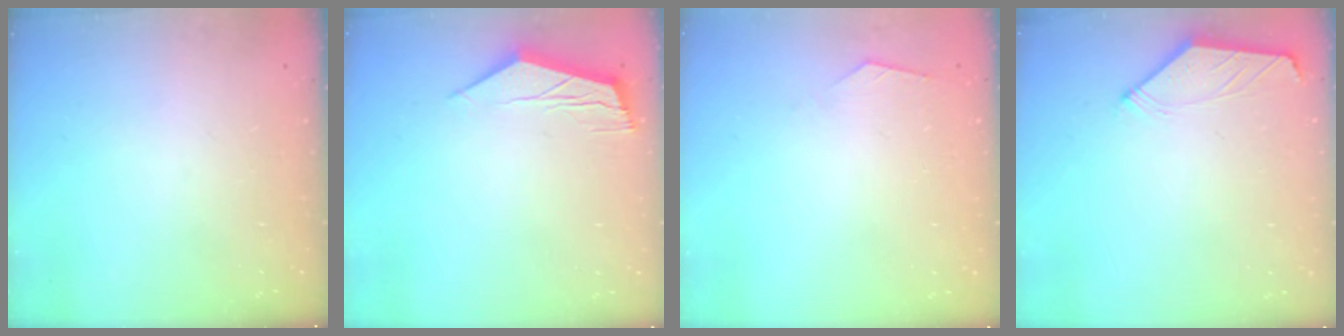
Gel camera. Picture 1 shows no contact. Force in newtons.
{"total": 5.7, "press": 5.6, "slide": 0.6}
{"total": 1.1, "press": 1.1, "slide": 0.3}
{"total": 1.4, "press": 1.4, "slide": 0.4}